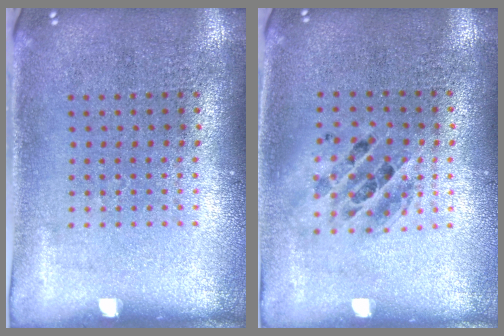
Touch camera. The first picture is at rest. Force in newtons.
{"total": 1.4, "press": 1.2, "slide": 0.7}